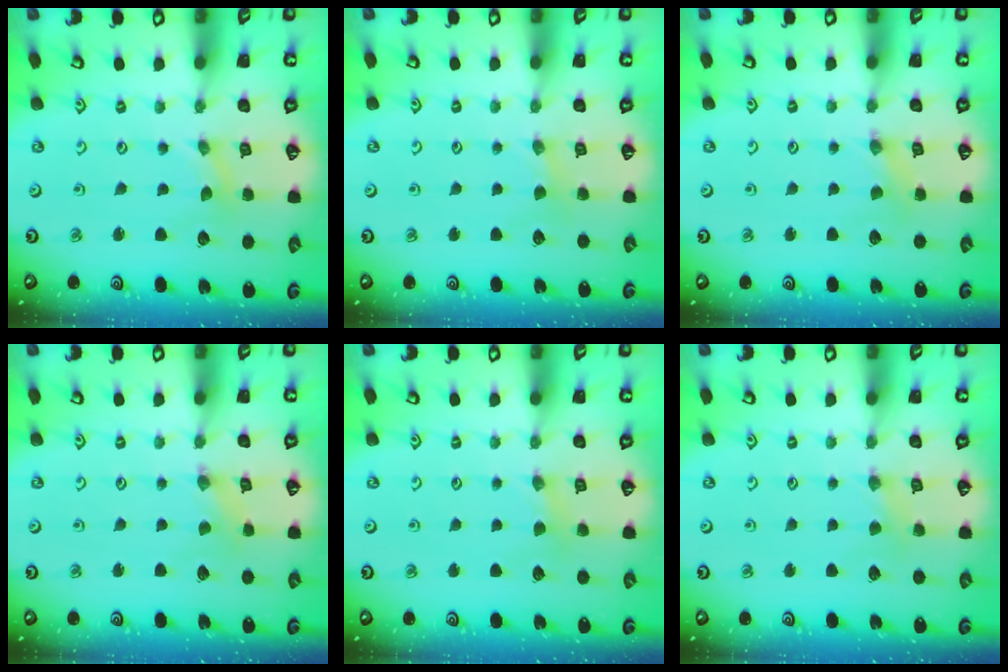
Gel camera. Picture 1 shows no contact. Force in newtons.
{"total": 1.6, "press": 1.5, "slide": 0.3}
{"total": 1.5, "press": 1.5, "slide": 0.3}
{"total": 0.0}
{"total": 1.9, "press": 1.8, "slide": 0.4}
{"total": 2.4, "press": 2.4, "slide": 0.4}